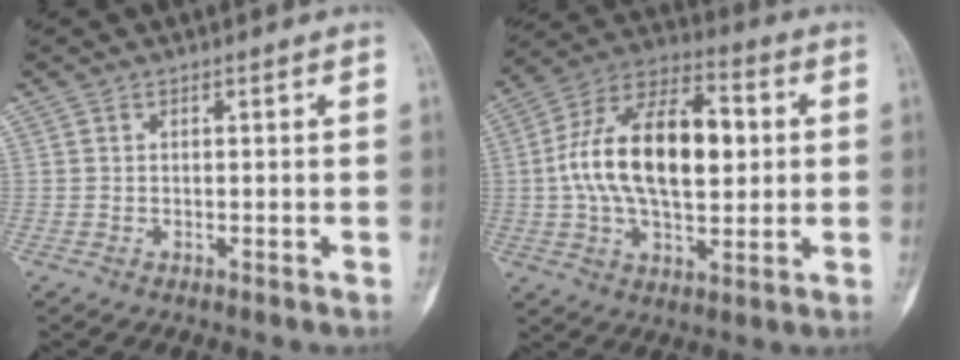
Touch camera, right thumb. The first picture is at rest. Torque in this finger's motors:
{"motor_torque": [0.48, 0.76, 1.88, -0.06, 0.55]}